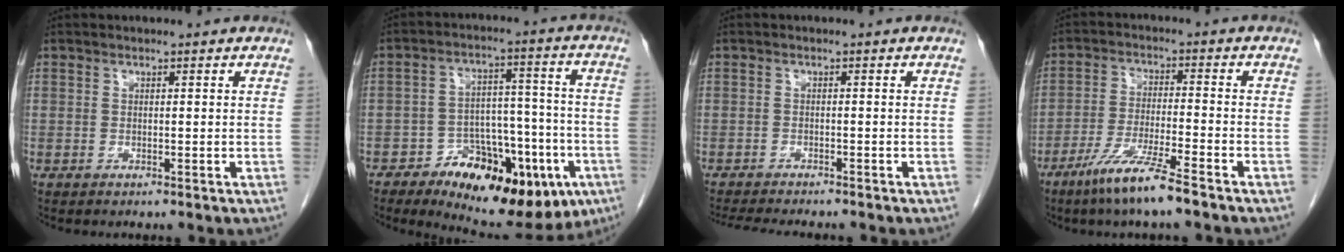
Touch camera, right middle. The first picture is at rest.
{"total": 18.5, "force": [-9.7, 8.2, 13.4], "torque": [-0.151, 0.023, -0.132]}
{"total": 7.8, "force": [-7.0, 1.0, 3.2], "torque": [-0.049, -0.013, -0.104]}
{"total": 8.4, "force": [-5.9, -0.3, 6.0], "torque": [-0.119, -0.024, -0.114]}